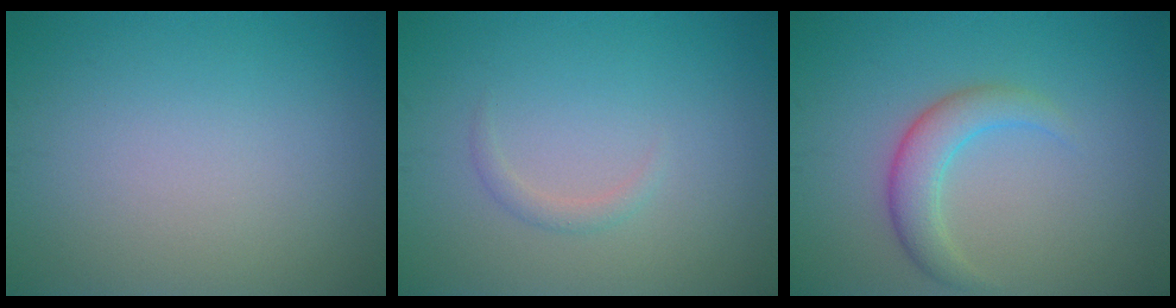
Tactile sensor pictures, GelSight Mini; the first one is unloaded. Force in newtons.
{"total": 1.0, "press": 1.0, "slide": 0.0}
{"total": 3.2, "press": 3.2, "slide": 0.1}